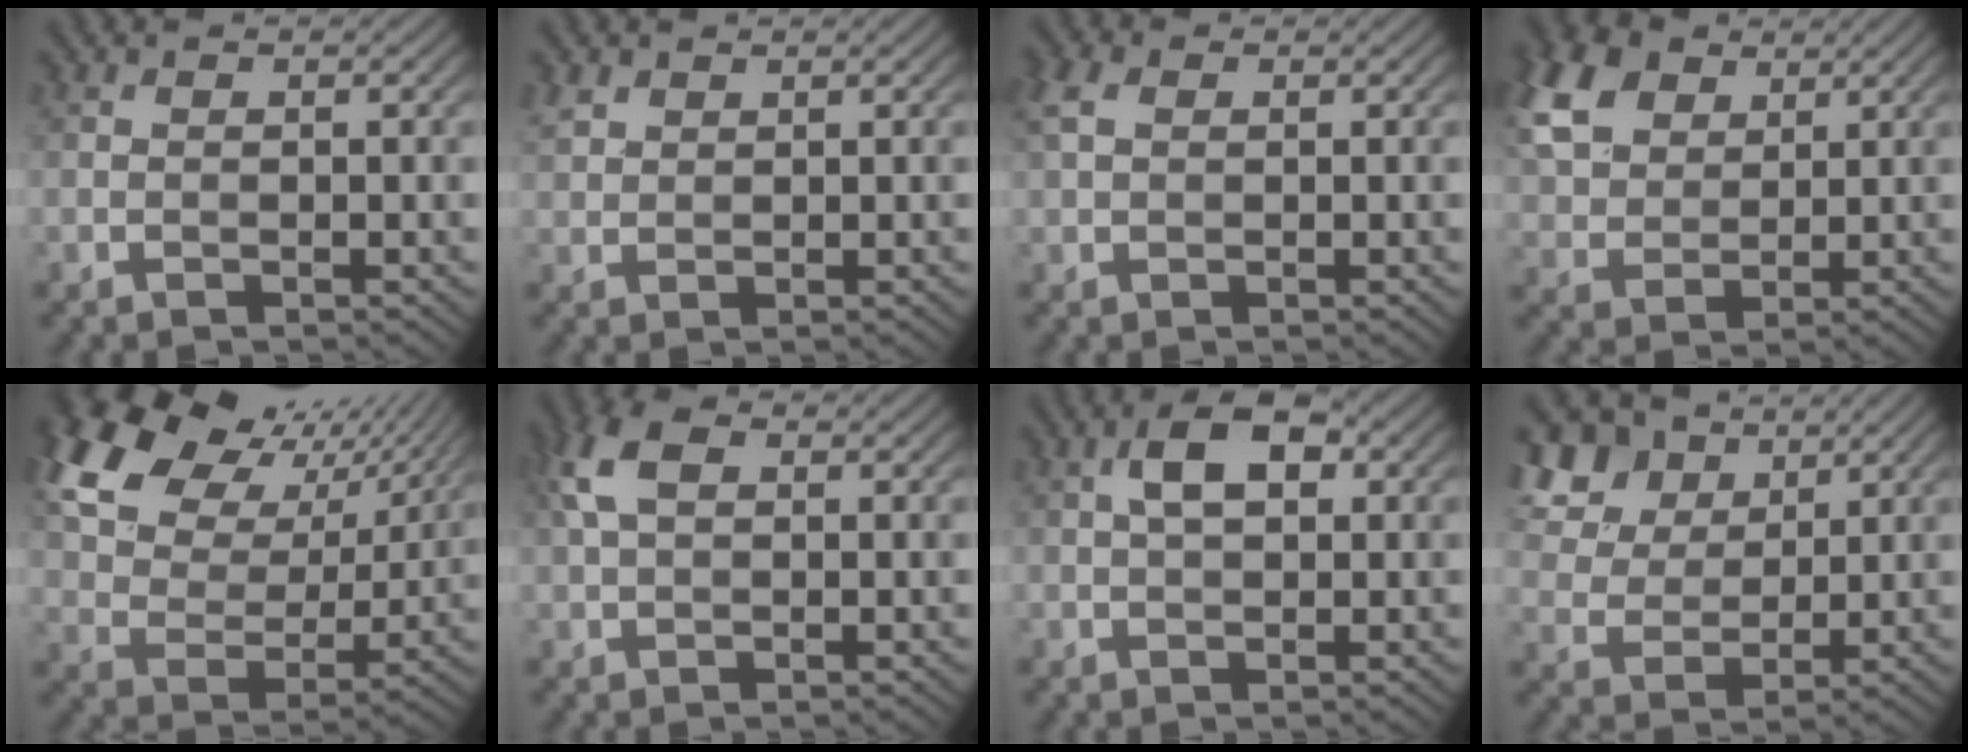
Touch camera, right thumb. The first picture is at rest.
{"total": 1.9, "force": [1.3, 1.3, 0.6], "torque": [-0.020, 0.003, 0.030]}
{"total": 3.2, "force": [1.1, 2.1, 2.1], "torque": [-0.061, 0.013, 0.017]}
{"total": 10.2, "force": [4.8, 6.7, 5.9], "torque": [-0.178, 0.028, 0.096]}
{"total": 18.8, "force": [10.0, 12.0, 10.5], "torque": [-0.269, 0.059, 0.187]}
{"total": 5.1, "force": [1.6, 3.0, 3.9], "torque": [-0.096, 0.016, 0.023]}
{"total": 5.1, "force": [1.3, 2.7, 4.1], "torque": [-0.074, 0.010, 0.017]}
{"total": 11.9, "force": [7.0, 7.5, 6.1], "torque": [-0.192, 0.015, 0.143]}